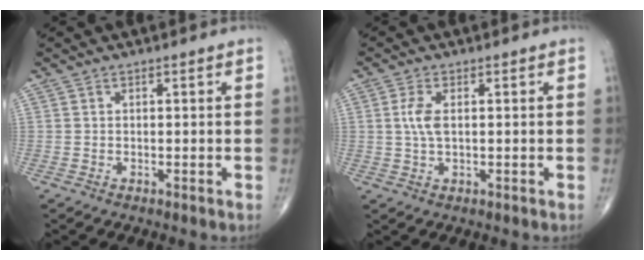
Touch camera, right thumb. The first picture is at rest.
{"total": 3.9, "force": [0.6, 1.7, 3.5], "torque": [-0.082, 0.001, 0.013]}